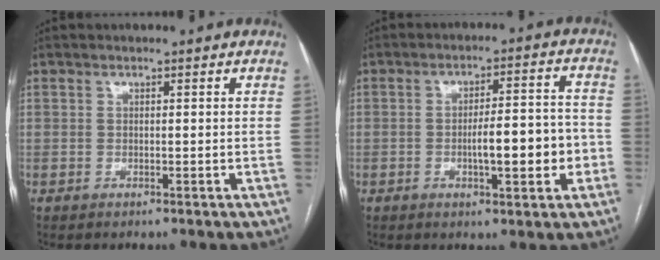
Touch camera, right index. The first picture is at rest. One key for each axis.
{"total": 8.8, "fx": -2.2, "fy": 1.9, "fz": 8.3, "tx": -0.126, "ty": 0.018, "tz": -0.029}